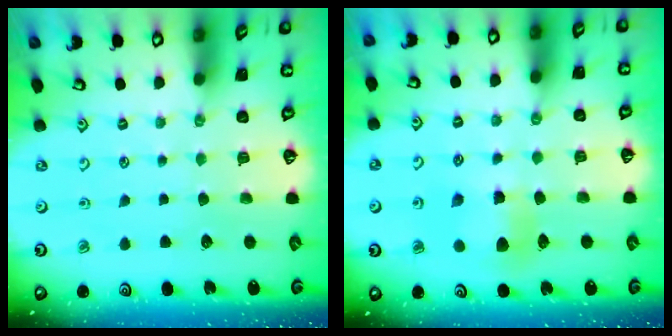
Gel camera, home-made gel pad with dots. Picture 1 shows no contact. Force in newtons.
{"total": 6.4, "press": 6.4, "slide": 0.5}